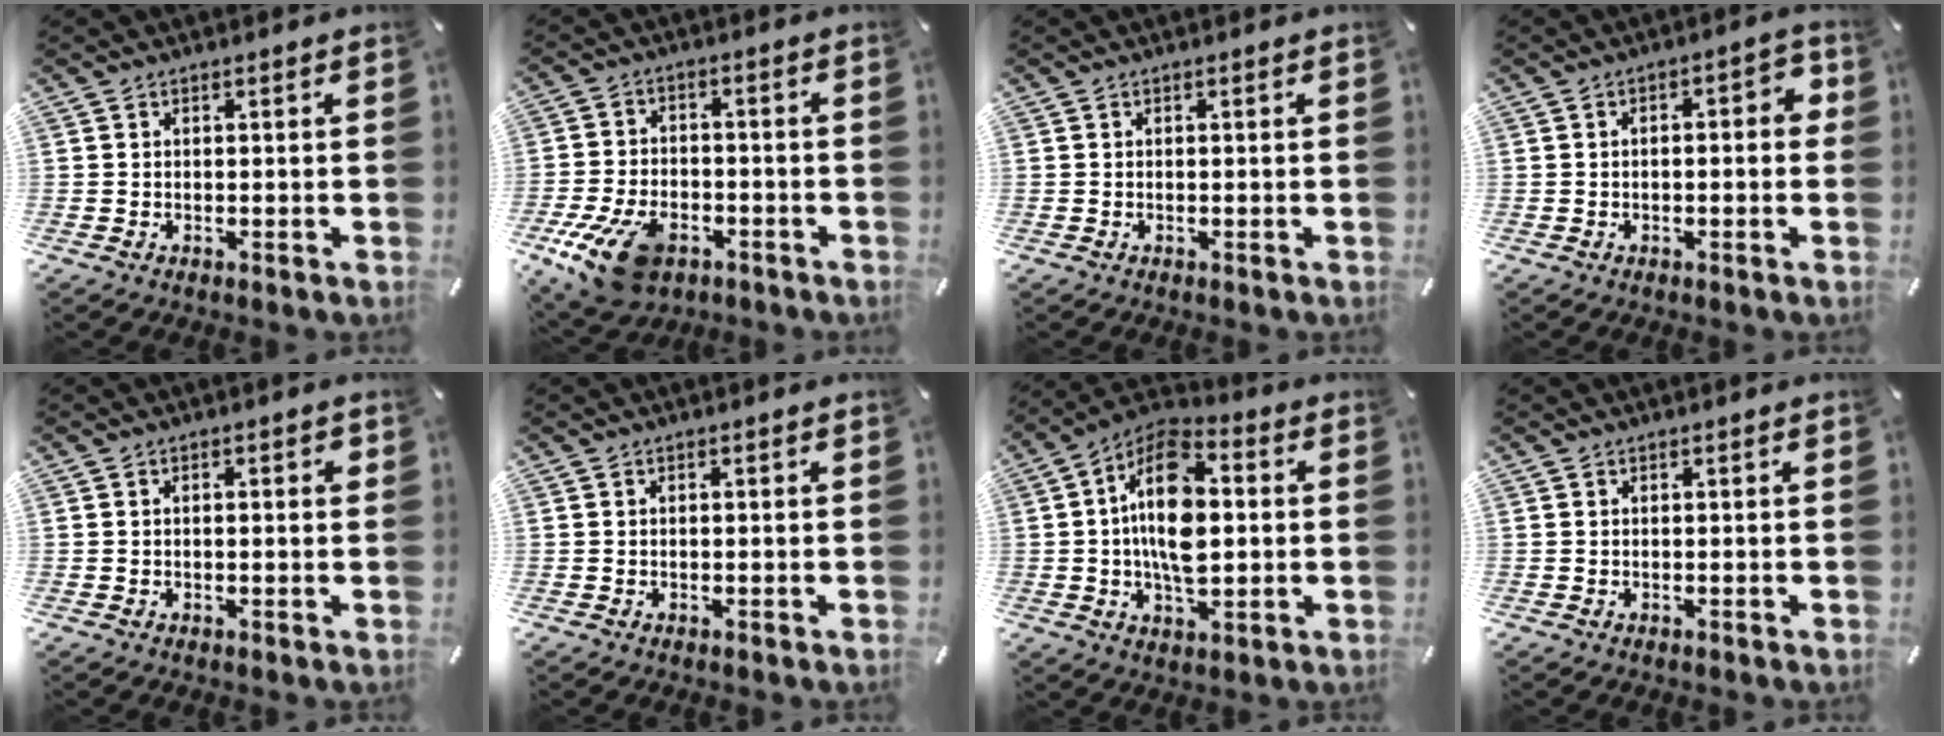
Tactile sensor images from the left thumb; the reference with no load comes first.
{"total": 13.5, "force": [-6.9, 8.0, 8.3], "torque": [-0.169, 0.033, -0.117]}
{"total": 0.0}
{"total": 4.5, "force": [-1.1, 1.9, 3.9], "torque": [-0.058, 0.013, -0.022]}
{"total": 1.9, "force": [0.1, 0.7, 1.7], "torque": [-0.025, 0.001, -0.002]}
{"total": 0.5, "force": [-0.2, 0.2, 0.5], "torque": [-0.009, -0.002, -0.002]}
{"total": 15.9, "force": [0.4, 9.1, 13.1], "torque": [-0.262, 0.003, 0.003]}
{"total": 0.0}